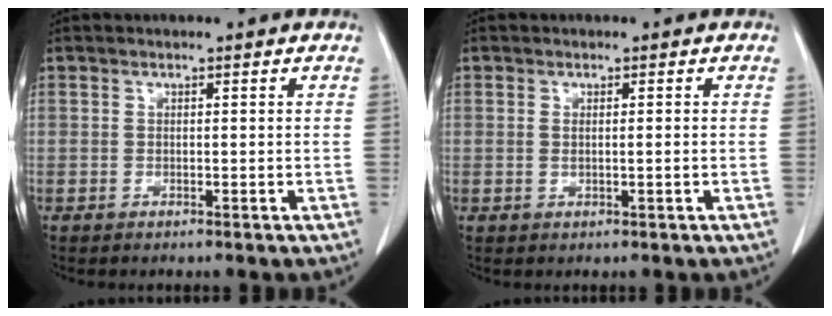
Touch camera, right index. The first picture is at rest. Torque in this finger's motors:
{"motor_torque": [-0.01, -0.02, -0.01, 0.00]}